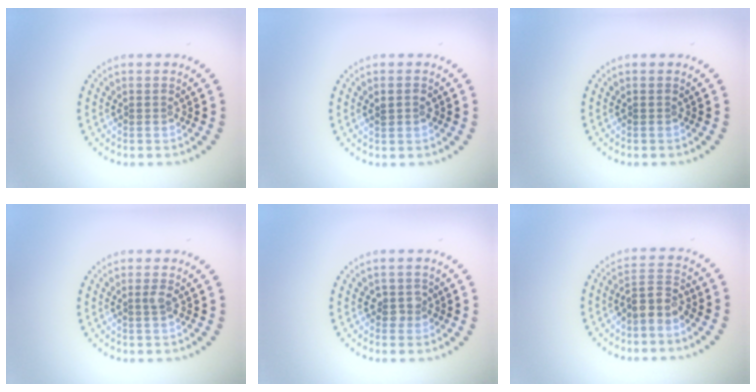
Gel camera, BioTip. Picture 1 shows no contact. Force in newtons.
{"total": 1.2, "press": 1.2, "slide": 0.1}
{"total": 0.0}
{"total": 0.8, "press": 0.6, "slide": 0.5}
{"total": 1.5, "press": 1.3, "slide": 0.9}
{"total": 2.5, "press": 2.0, "slide": 1.6}